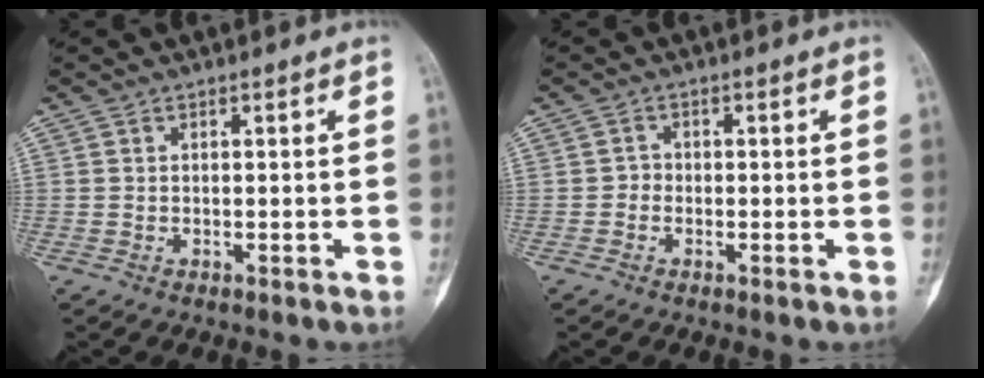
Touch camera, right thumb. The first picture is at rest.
{"total": 0.7, "force": [-0.3, 0.6, 0.2], "torque": [0.002, 0.004, -0.011]}